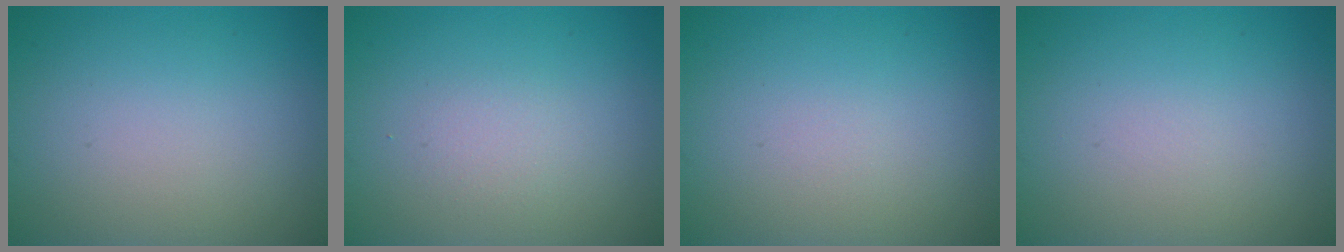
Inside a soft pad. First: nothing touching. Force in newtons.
{"total": 1.3, "press": 1.3, "slide": 0.1}
{"total": 0.0}
{"total": 0.0}